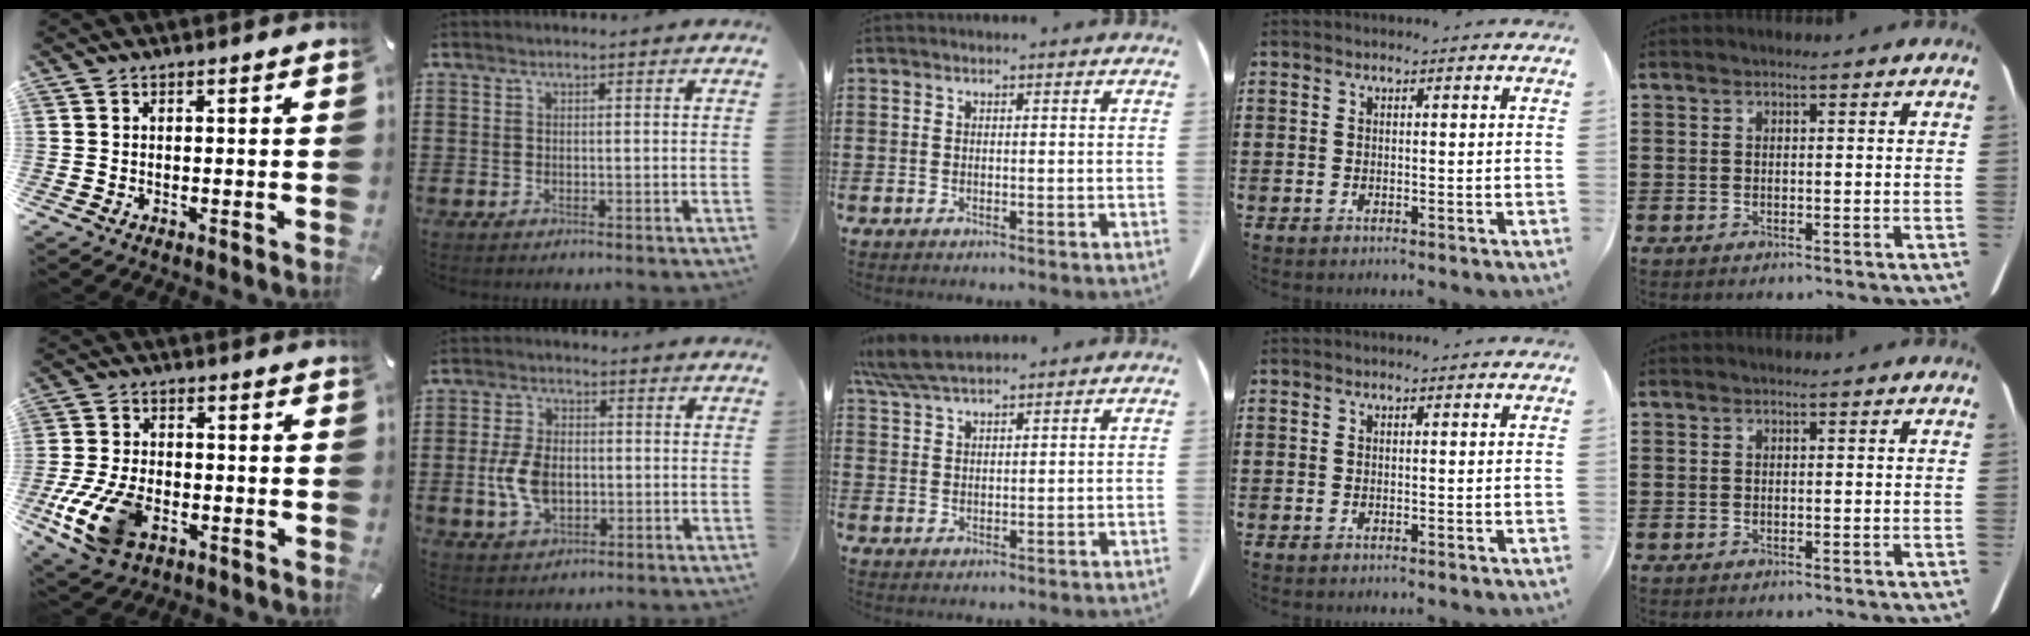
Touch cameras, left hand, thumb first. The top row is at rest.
{"thumb": {"total": 13.7, "force": [-5.5, 8.2, 9.5], "torque": [-0.201, 0.016, -0.095]}, "index": {"total": 7.2, "force": [-0.7, 4.5, 5.6], "torque": [-0.137, 0.000, -0.020]}, "middle": {"total": 5.8, "force": [5.0, 1.1, 2.8], "torque": [-0.068, -0.008, 0.095]}}